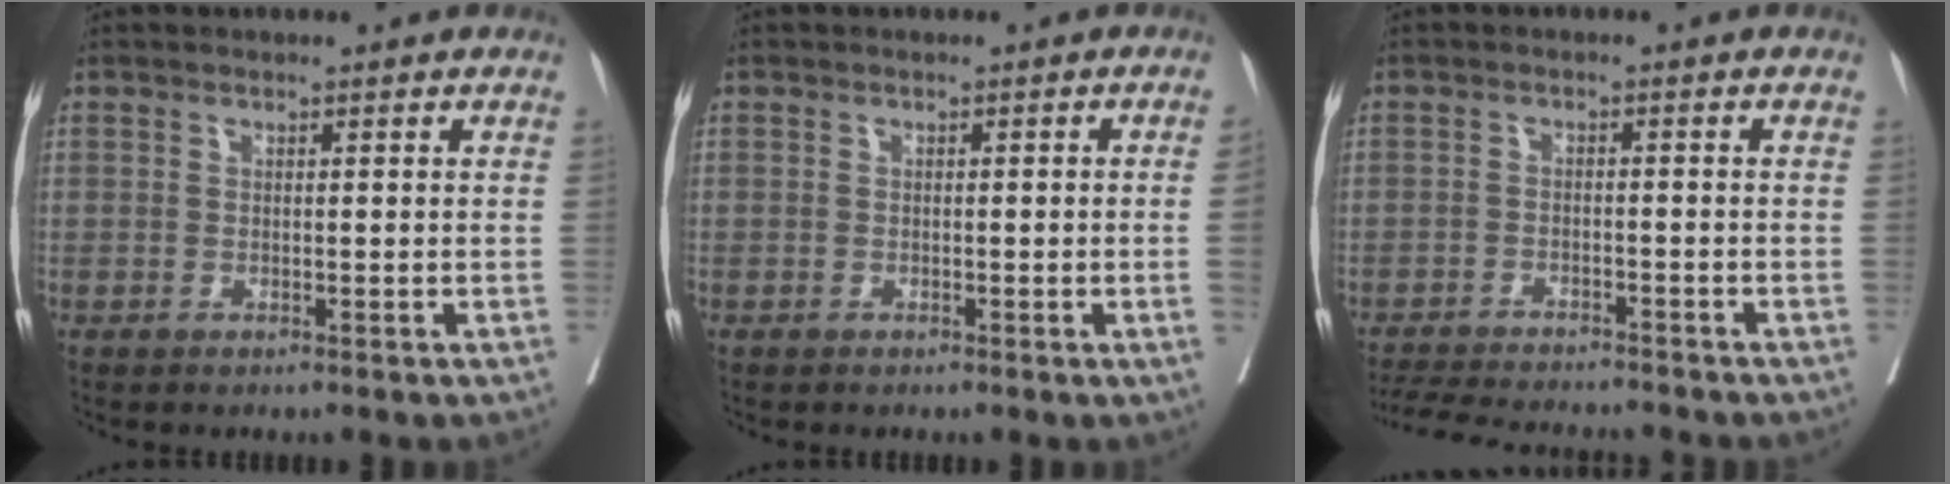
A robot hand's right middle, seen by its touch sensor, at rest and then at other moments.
{"total": 1.5, "force": [-0.3, -0.3, 1.4], "torque": [-0.023, 0.002, 0.000]}
{"total": 12.3, "force": [-11.4, 1.6, 4.2], "torque": [-0.071, -0.010, -0.162]}